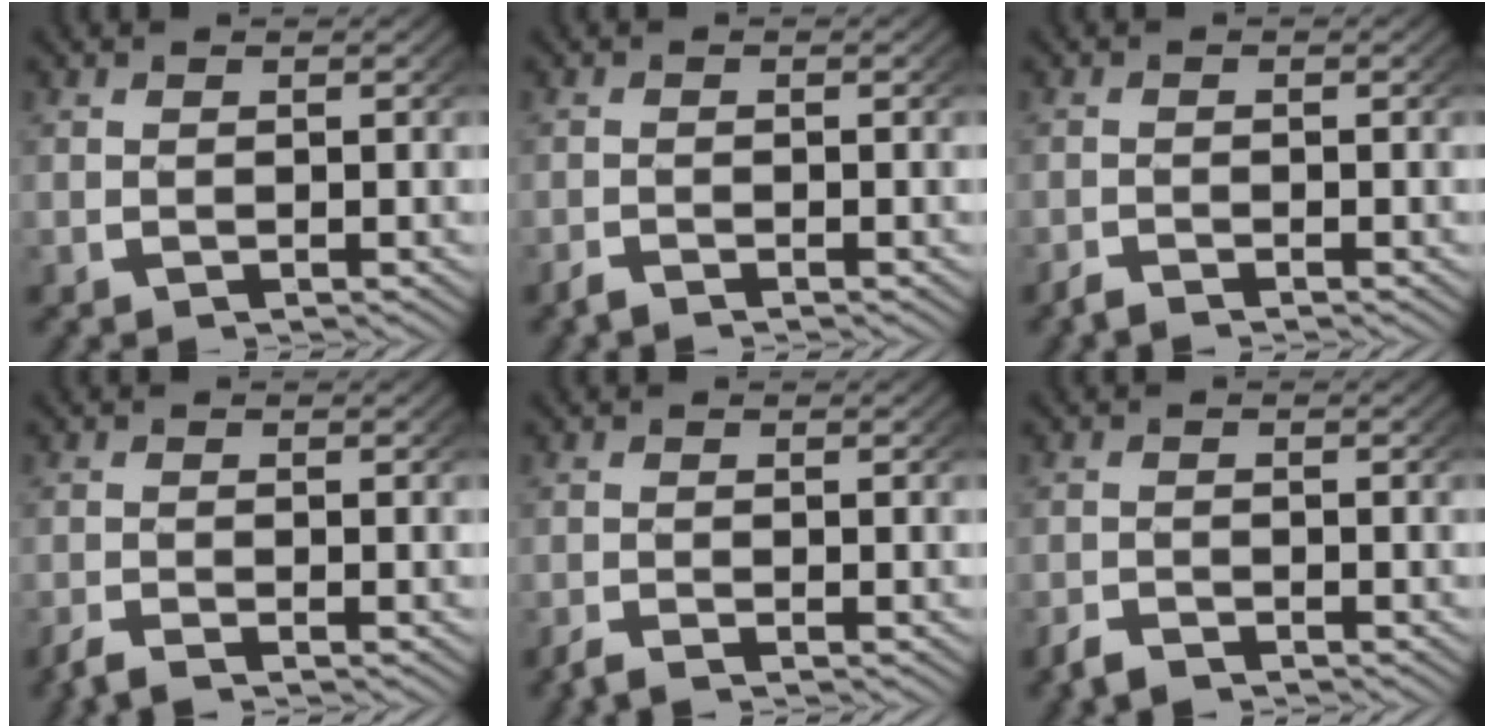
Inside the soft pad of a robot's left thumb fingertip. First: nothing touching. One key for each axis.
{"total": 1.2, "fx": -1.2, "fy": 0.3, "fz": 0.3, "tx": 0.000, "ty": -0.004, "tz": -0.025}
{"total": 1.4, "fx": -1.3, "fy": 0.3, "fz": 0.3, "tx": 0.001, "ty": -0.004, "tz": -0.028}
{"total": 1.8, "fx": -1.6, "fy": 0.6, "fz": 0.7, "tx": -0.010, "ty": -0.005, "tz": -0.031}
{"total": 1.4, "fx": -1.2, "fy": 0.4, "fz": 0.6, "tx": -0.007, "ty": -0.004, "tz": -0.025}
{"total": 1.6, "fx": -1.5, "fy": 0.5, "fz": 0.2, "tx": -0.002, "ty": -0.004, "tz": -0.033}